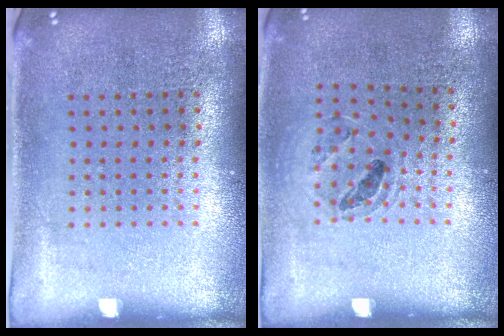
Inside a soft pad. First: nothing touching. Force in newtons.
{"total": 0.9, "press": 0.9, "slide": 0.1}